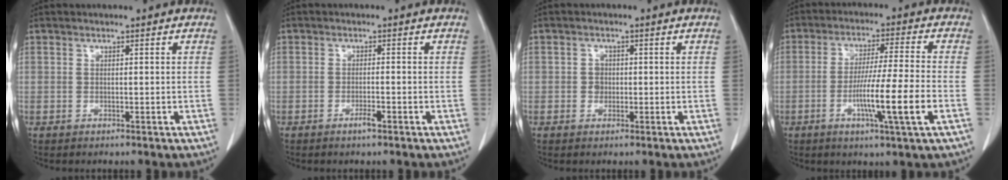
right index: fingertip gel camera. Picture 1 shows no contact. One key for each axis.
{"total": 1.6, "fx": -1.0, "fy": 0.1, "fz": 1.3, "tx": -0.021, "ty": 0.000, "tz": -0.015}
{"total": 1.5, "fx": -0.1, "fy": 1.4, "fz": 0.6, "tx": -0.002, "ty": 0.007, "tz": 0.001}
{"total": 10.7, "fx": -3.3, "fy": -1.0, "fz": 10.2, "tx": -0.182, "ty": -0.012, "tz": -0.058}